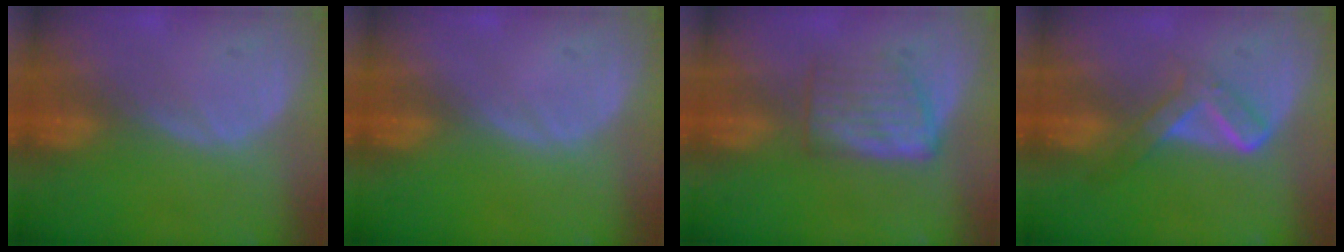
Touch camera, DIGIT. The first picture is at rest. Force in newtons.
{"total": 0.0}
{"total": 5.9, "press": 5.4, "slide": 2.4}
{"total": 5.5, "press": 4.7, "slide": 2.8}